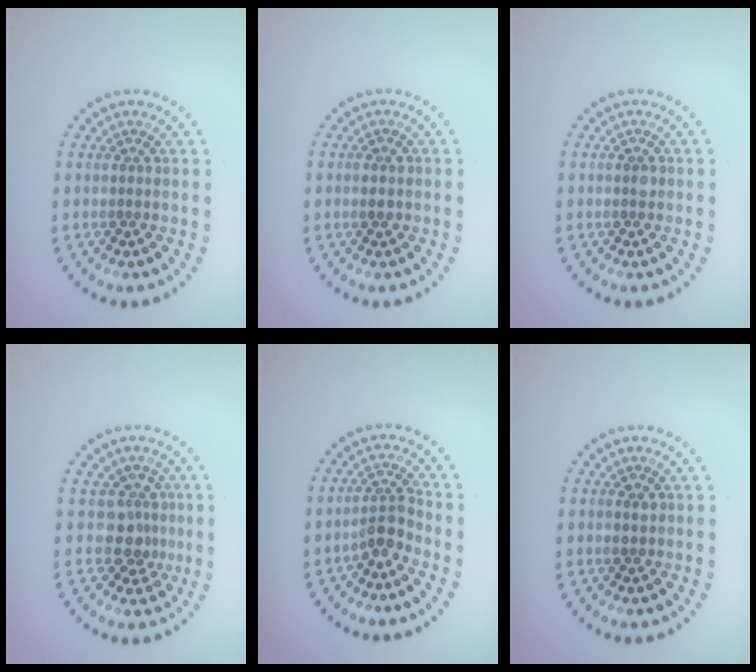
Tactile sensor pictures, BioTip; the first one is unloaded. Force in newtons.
{"total": 1.4, "press": 1.4, "slide": 0.2}
{"total": 1.0, "press": 1.0, "slide": 0.2}
{"total": 2.7, "press": 2.1, "slide": 1.7}
{"total": 2.5, "press": 1.9, "slide": 1.5}
{"total": 1.0, "press": 1.0, "slide": 0.1}